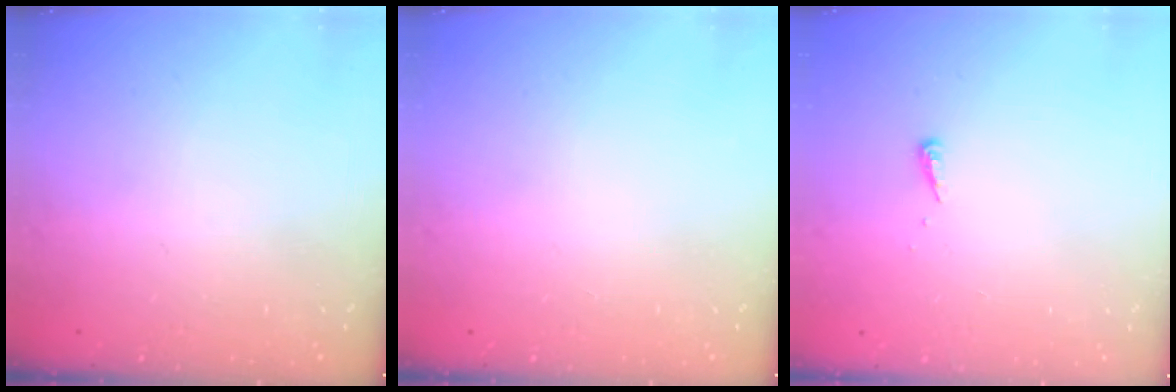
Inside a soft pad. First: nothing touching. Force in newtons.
{"total": 0.0}
{"total": 3.9, "press": 3.9, "slide": 0.4}